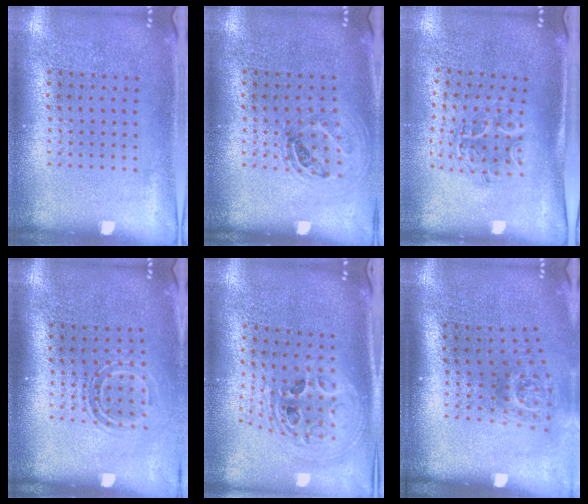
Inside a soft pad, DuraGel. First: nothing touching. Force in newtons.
{"total": 1.1, "press": 1.0, "slide": 0.4}
{"total": 1.1, "press": 1.1, "slide": 0.1}
{"total": 1.5, "press": 1.1, "slide": 1.1}
{"total": 2.3, "press": 1.8, "slide": 1.6}
{"total": 1.8, "press": 1.2, "slide": 1.3}